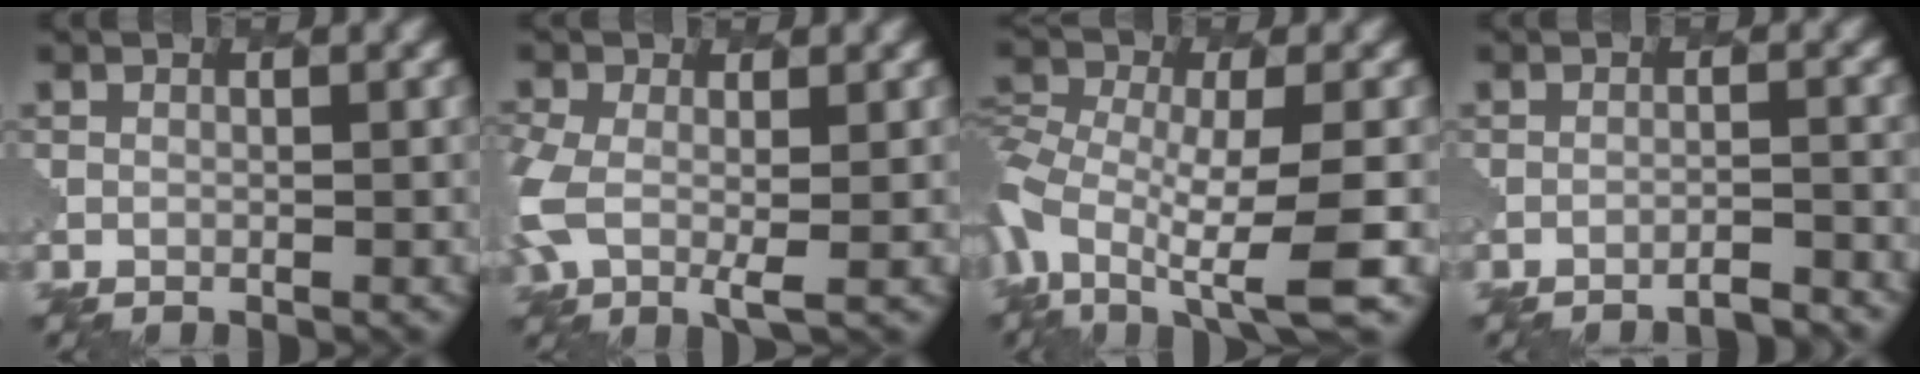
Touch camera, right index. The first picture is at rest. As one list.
[{"total": 4.9, "force": [-0.3, 2.8, 4.0], "torque": [-0.110, -0.007, -0.013]}, {"total": 9.3, "force": [-3.2, 4.0, 7.8], "torque": [-0.146, -0.015, -0.067]}, {"total": 2.5, "force": [-2.3, 0.1, 1.0], "torque": [-0.009, 0.008, -0.043]}]